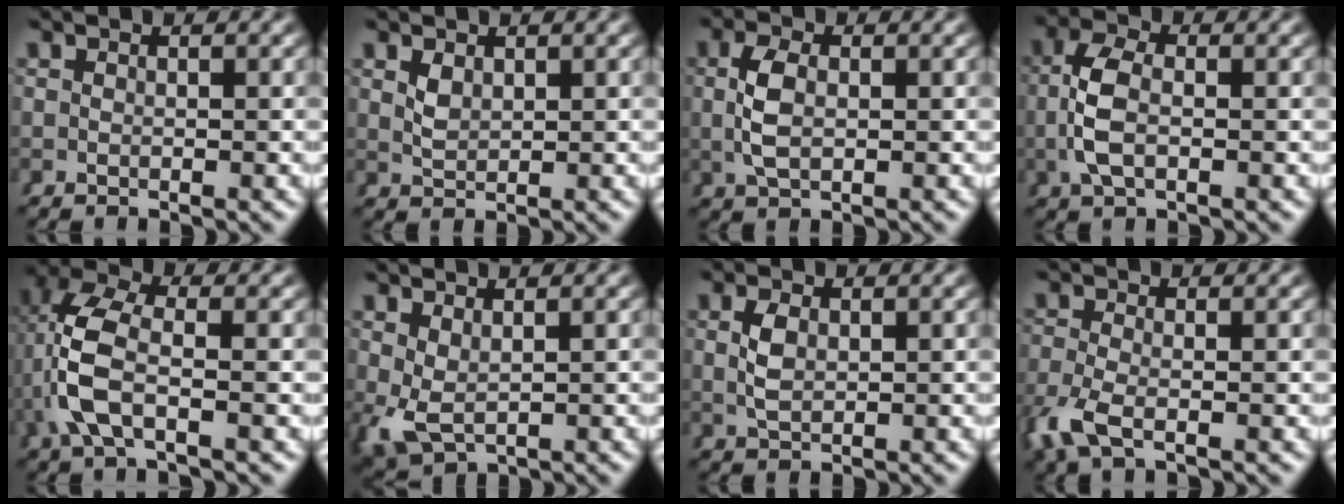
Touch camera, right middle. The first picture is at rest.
{"total": 1.1, "force": [0.8, 0.2, 0.7], "torque": [-0.013, 0.001, 0.023]}
{"total": 2.5, "force": [0.2, 1.1, 2.3], "torque": [-0.056, 0.004, 0.010]}
{"total": 3.7, "force": [0.0, 1.7, 3.3], "torque": [-0.079, -0.001, 0.004]}
{"total": 5.4, "force": [0.2, 2.4, 4.8], "torque": [-0.117, -0.004, 0.007]}
{"total": 3.7, "force": [-0.7, 2.7, 2.4], "torque": [-0.064, -0.031, 0.013]}
{"total": 1.7, "force": [0.4, 0.7, 1.5], "torque": [-0.029, 0.002, 0.015]}
{"total": 2.8, "force": [-1.4, 0.9, 2.2], "torque": [-0.058, -0.008, -0.022]}